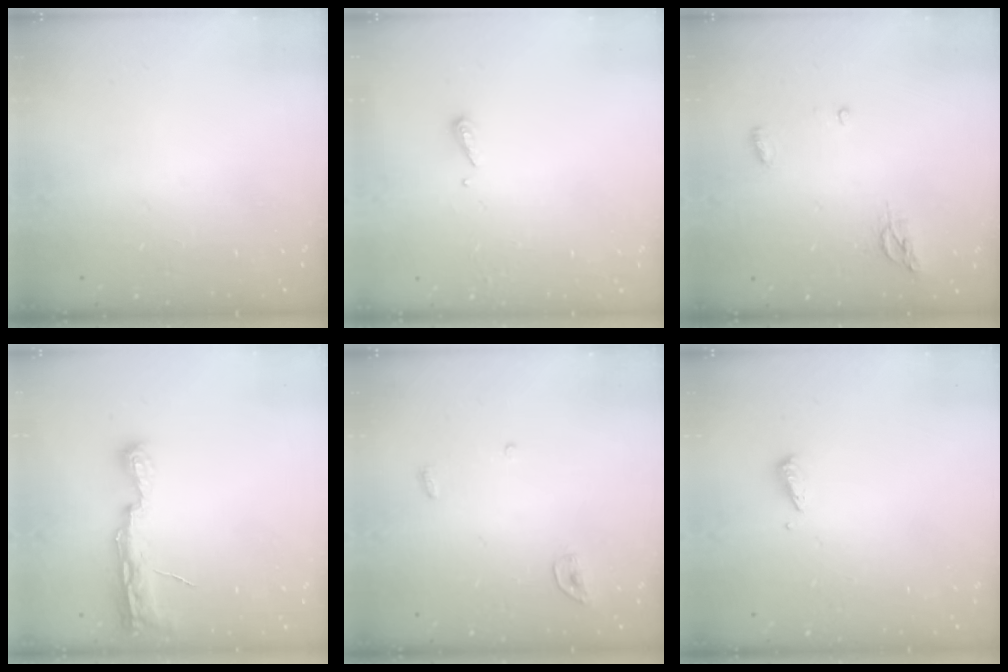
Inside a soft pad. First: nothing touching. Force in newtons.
{"total": 5.3, "press": 5.3, "slide": 0.5}
{"total": 4.9, "press": 4.9, "slide": 0.6}
{"total": 8.2, "press": 8.2, "slide": 1.0}
{"total": 3.4, "press": 3.4, "slide": 0.3}
{"total": 2.9, "press": 2.9, "slide": 0.4}